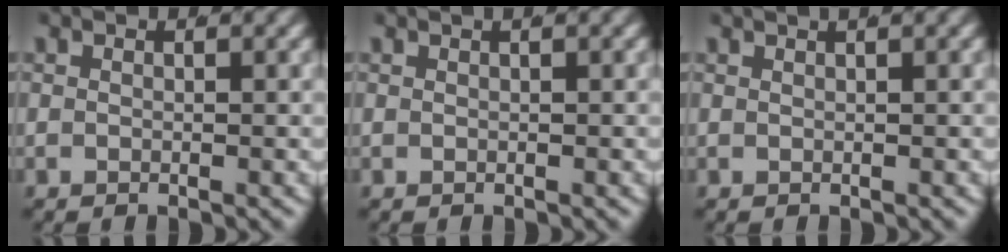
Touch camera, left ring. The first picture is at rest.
{"total": 0.6, "force": [0.3, -0.3, 0.3], "torque": [0.002, 0.008, 0.003]}
{"total": 1.5, "force": [1.2, -0.3, 1.0], "torque": [0.001, 0.011, 0.016]}